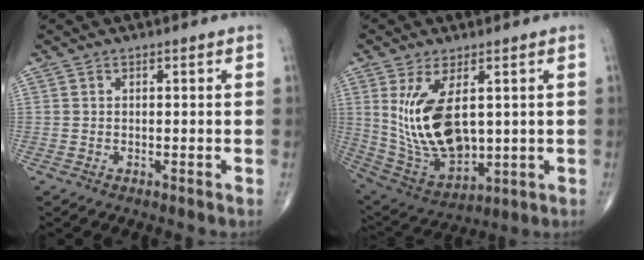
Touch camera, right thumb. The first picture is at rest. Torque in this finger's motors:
{"motor_torque": [-0.62, 1.44, 1.28, 0.53, 0.46]}